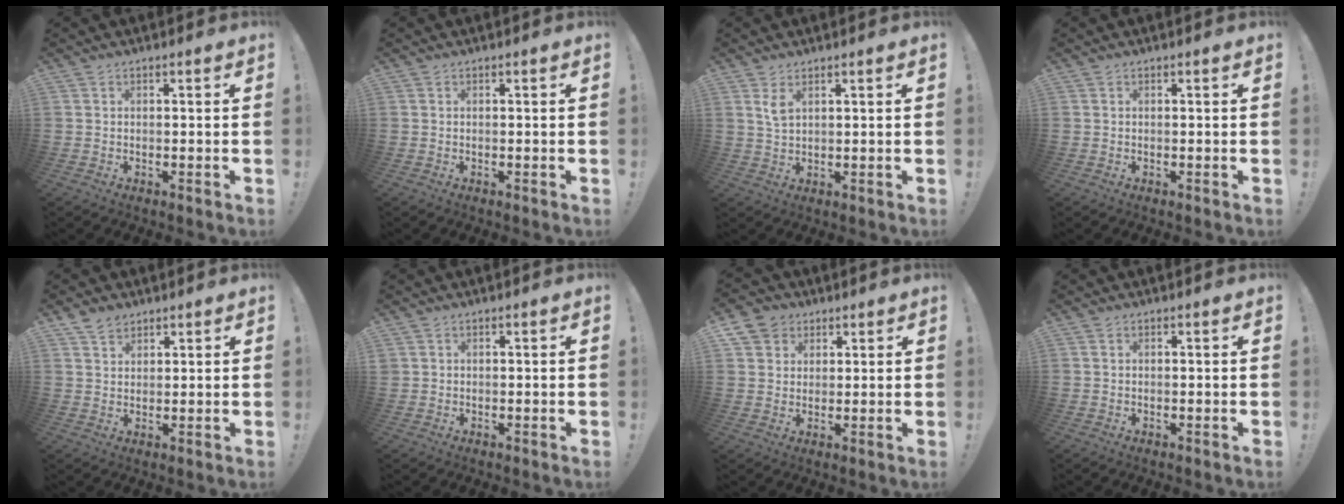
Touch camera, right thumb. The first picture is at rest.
{"total": 0.0}
{"total": 3.5, "force": [1.9, 1.5, 2.5], "torque": [-0.040, -0.009, 0.031]}
{"total": 0.0}
{"total": 4.4, "force": [3.3, 2.6, 1.3], "torque": [-0.025, -0.012, 0.062]}
{"total": 0.7, "force": [0.3, 0.7, 0.0], "torque": [-0.001, 0.002, 0.006]}
{"total": 6.9, "force": [3.6, 5.7, 1.3], "torque": [-0.019, -0.018, 0.072]}
{"total": 0.0}